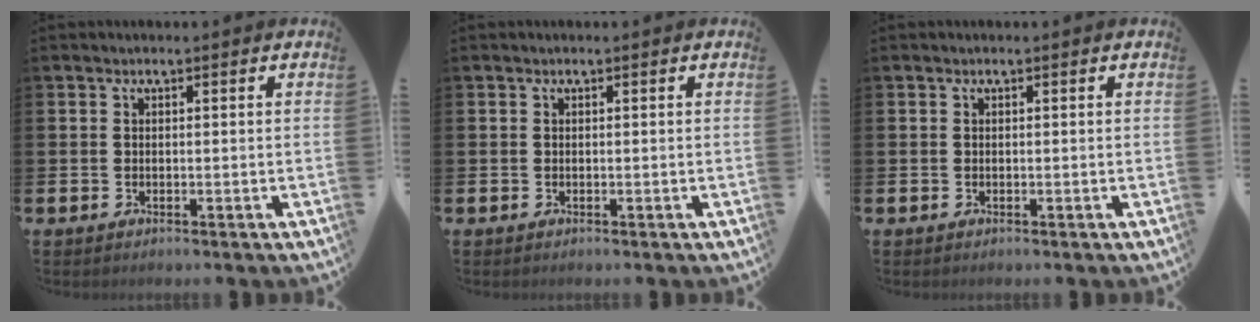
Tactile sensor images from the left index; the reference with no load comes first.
{"total": 0.0}
{"total": 0.0}